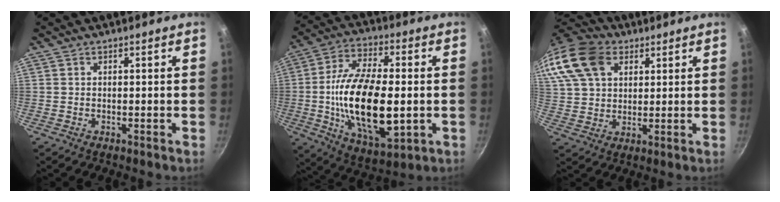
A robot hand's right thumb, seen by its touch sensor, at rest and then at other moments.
{"total": 21.7, "force": [-2.1, 10.4, 19.0], "torque": [-0.344, 0.007, -0.033]}
{"total": 20.3, "force": [8.9, 14.1, 11.5], "torque": [-0.255, 0.023, 0.162]}